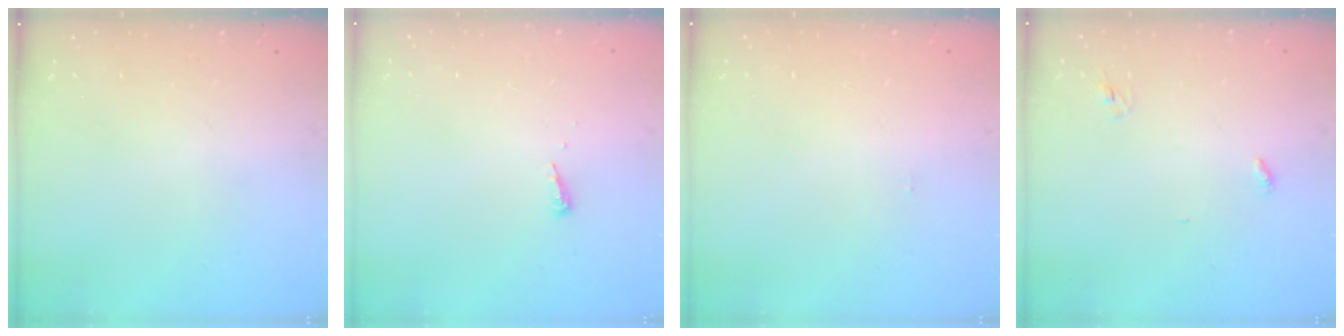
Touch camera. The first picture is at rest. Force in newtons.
{"total": 3.9, "press": 3.9, "slide": 0.4}
{"total": 6.0, "press": 0.9, "slide": 5.9}
{"total": 2.8, "press": 2.8, "slide": 0.2}